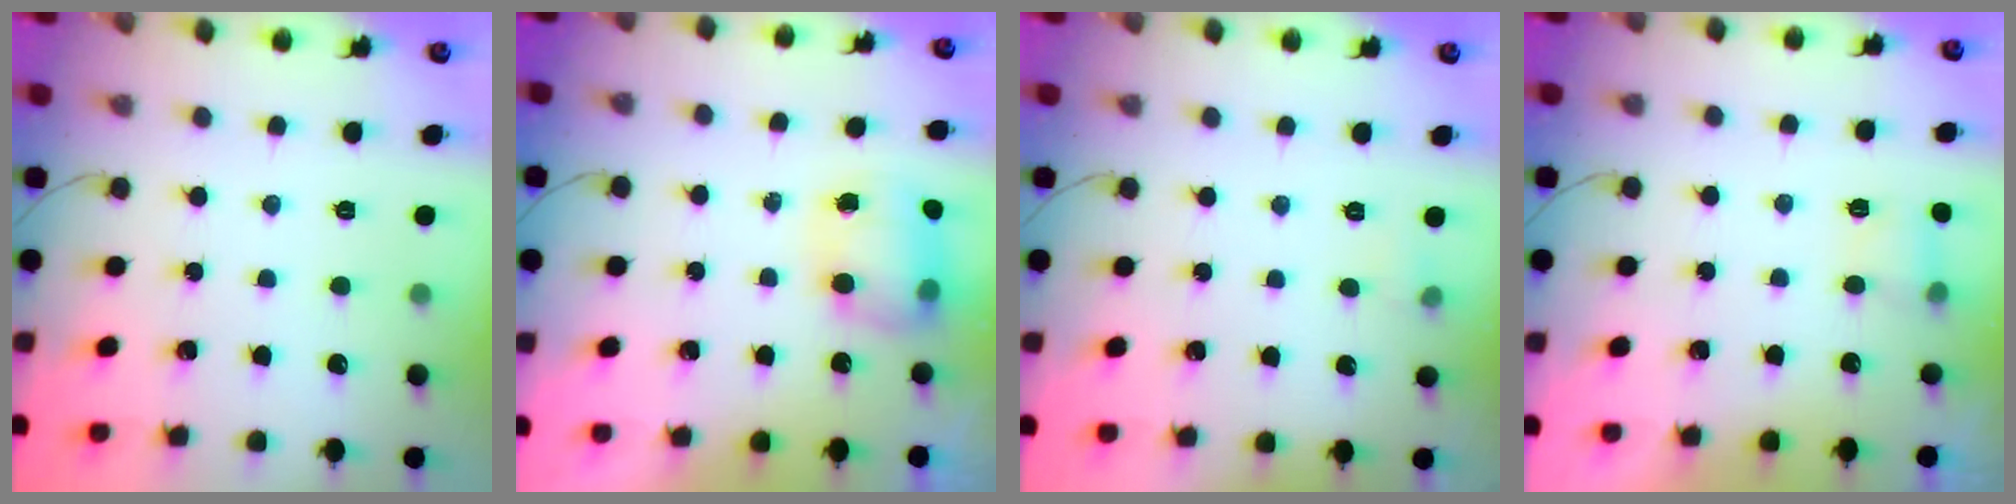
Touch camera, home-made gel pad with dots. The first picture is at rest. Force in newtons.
{"total": 8.4, "press": 8.3, "slide": 1.3}
{"total": 3.0, "press": 2.7, "slide": 1.3}
{"total": 4.7, "press": 4.4, "slide": 1.6}